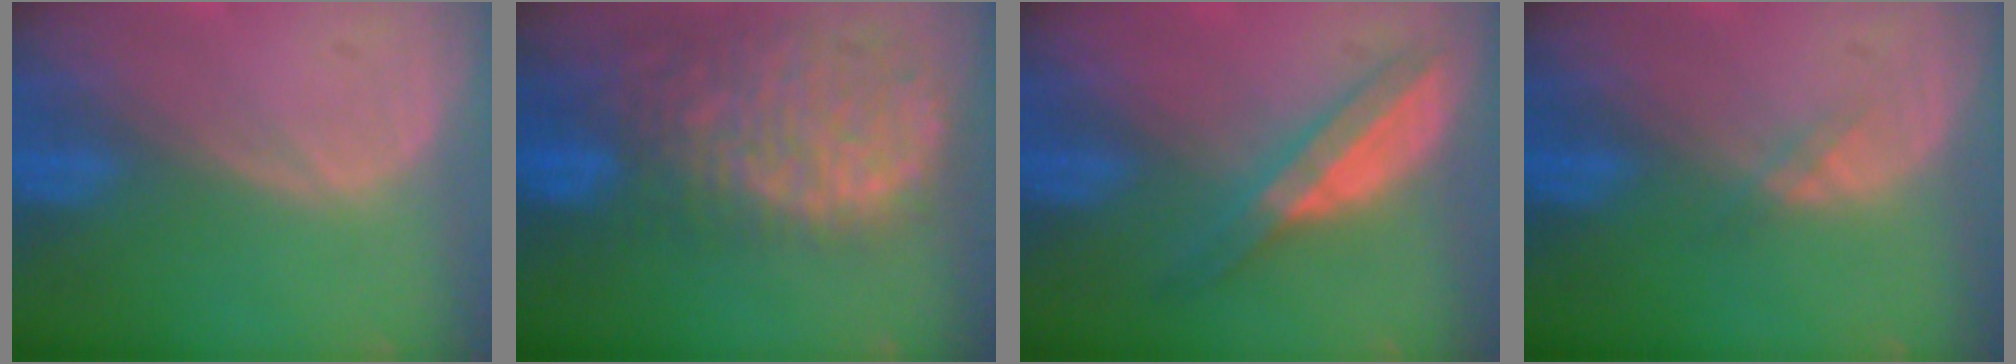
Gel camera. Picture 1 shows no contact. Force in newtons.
{"total": 13.5, "press": 11.1, "slide": 7.6}
{"total": 6.2, "press": 5.4, "slide": 3.0}
{"total": 1.0, "press": 1.0, "slide": 0.2}